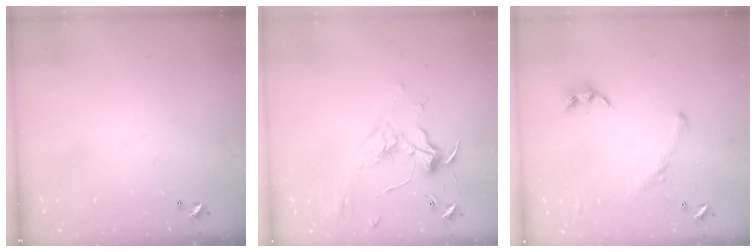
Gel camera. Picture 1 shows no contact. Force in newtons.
{"total": 2.0, "press": 1.8, "slide": 0.7}
{"total": 1.6, "press": 1.4, "slide": 0.8}